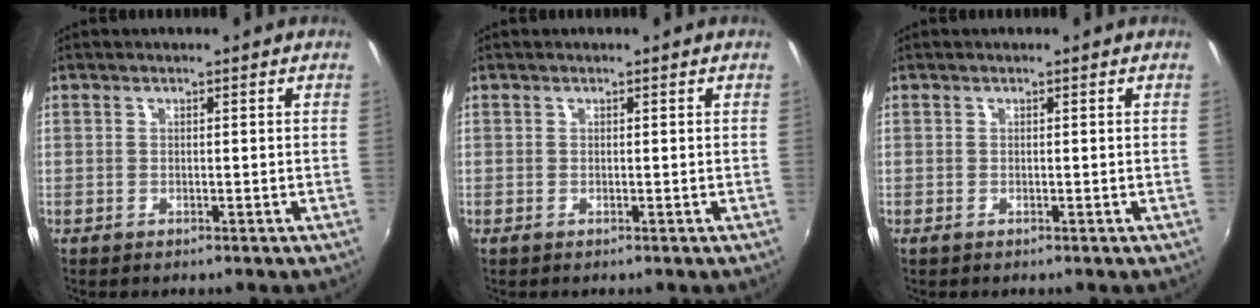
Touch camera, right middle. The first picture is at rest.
{"total": 0.0}
{"total": 0.0}